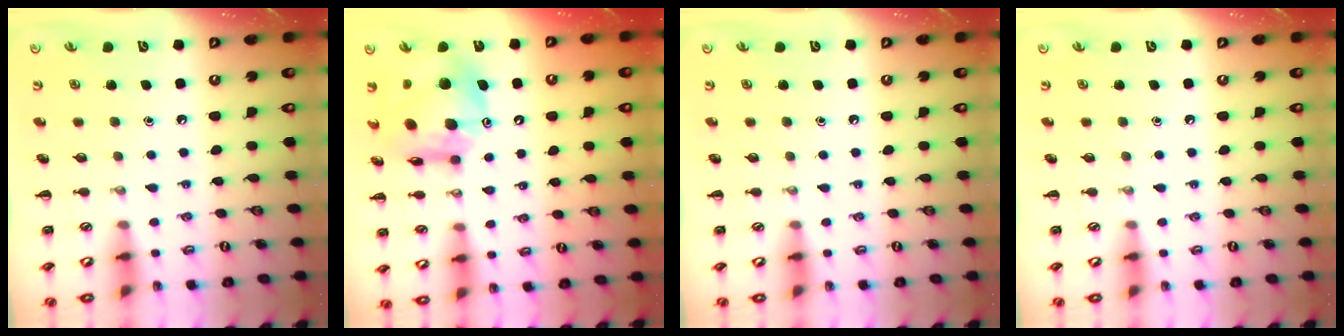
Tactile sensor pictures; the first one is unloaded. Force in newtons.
{"total": 12.6, "press": 12.1, "slide": 3.5}
{"total": 0.0}
{"total": 0.0}